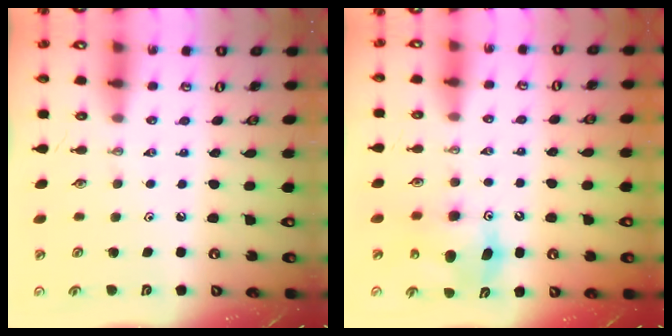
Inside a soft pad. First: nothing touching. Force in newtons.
{"total": 9.2, "press": 9.2, "slide": 0.2}